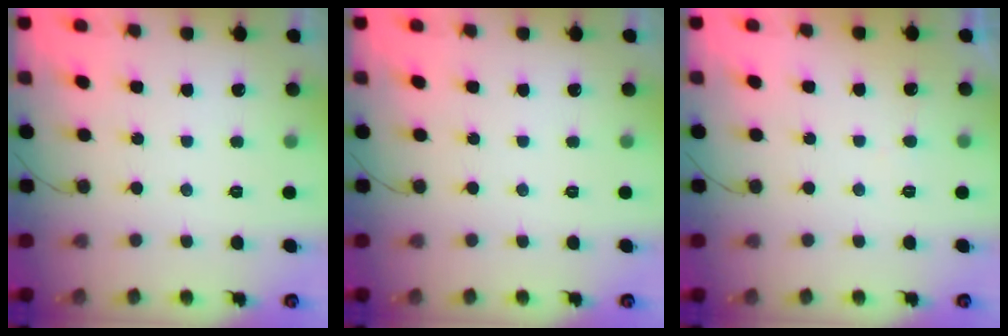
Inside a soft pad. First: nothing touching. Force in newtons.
{"total": 0.0}
{"total": 4.1, "press": 4.1, "slide": 0.3}